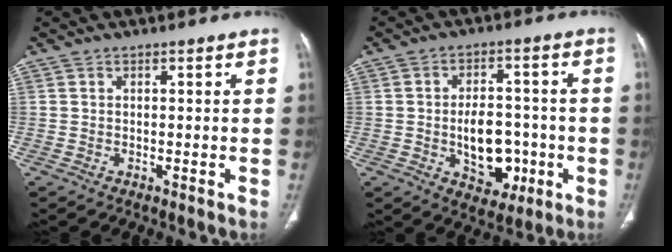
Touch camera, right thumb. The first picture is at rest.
{"total": 11.0, "force": [-2.1, 7.2, 8.0], "torque": [-0.086, 0.020, -0.019]}